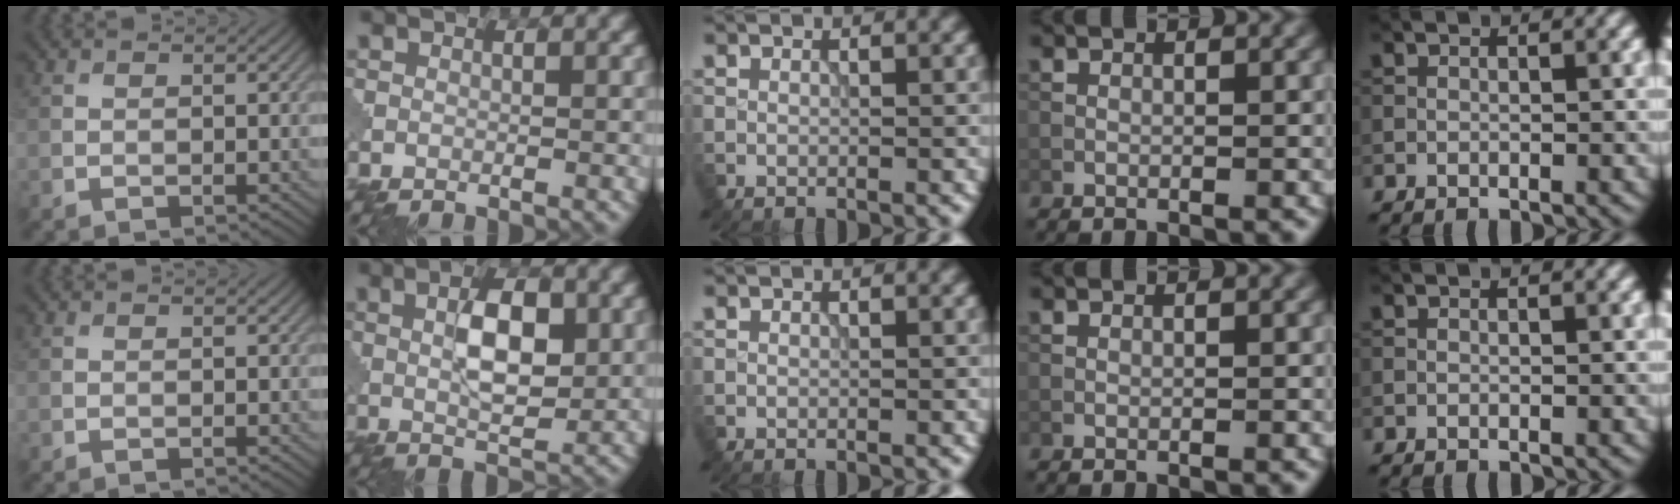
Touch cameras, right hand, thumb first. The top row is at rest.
{"index": {"total": 5.2, "force": [1.1, 2.2, 4.6], "torque": [-0.078, 0.002, 0.021]}}